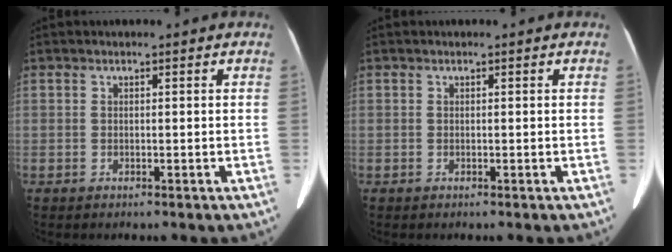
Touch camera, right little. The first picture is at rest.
{"total": 0.0}